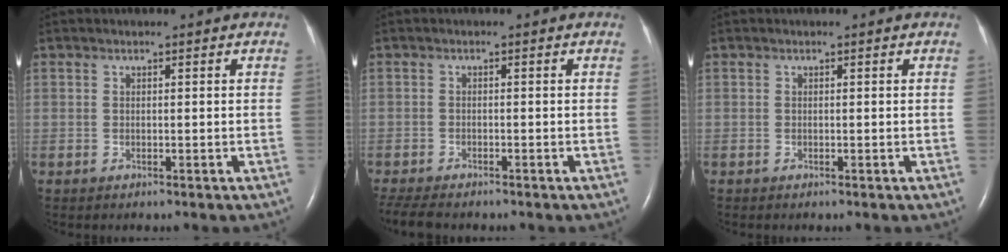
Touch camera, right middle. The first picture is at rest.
{"total": 5.9, "force": [-5.1, 1.4, 2.7], "torque": [-0.054, -0.016, -0.085]}
{"total": 0.0}